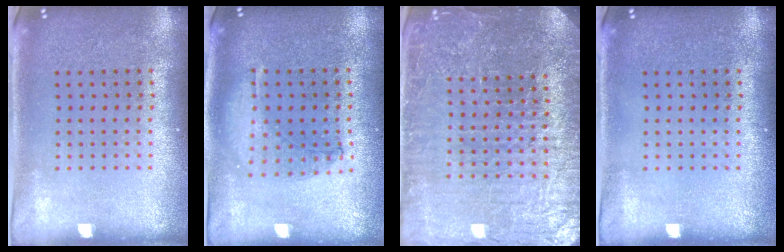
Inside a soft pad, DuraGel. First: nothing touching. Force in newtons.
{"total": 0.7, "press": 0.7, "slide": 0.2}
{"total": 5.2, "press": 4.7, "slide": 2.1}
{"total": 0.0}